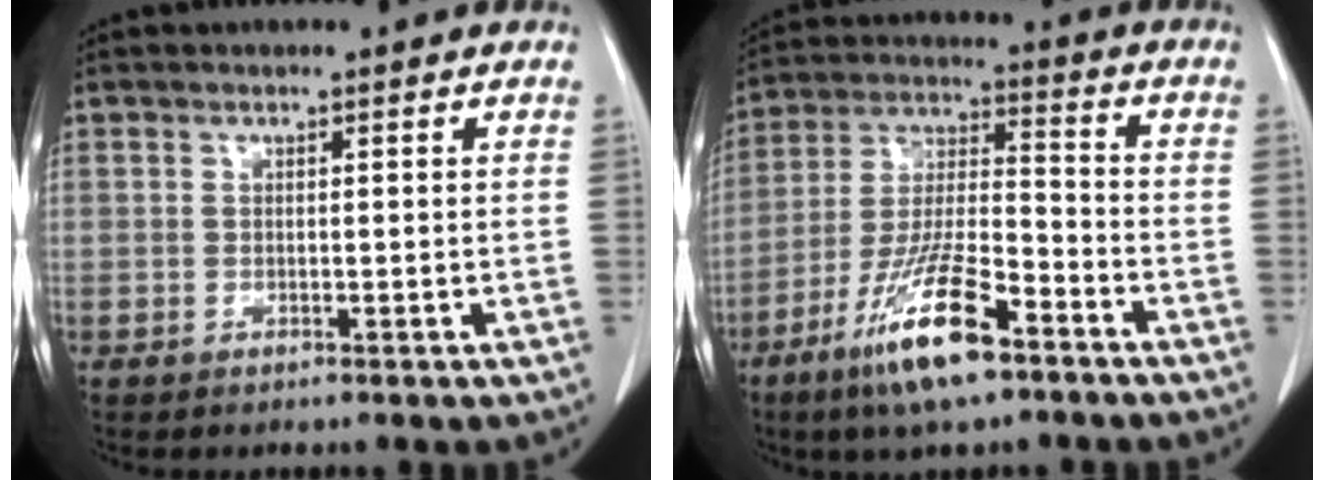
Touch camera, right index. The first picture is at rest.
{"total": 14.1, "force": [-8.6, 2.5, 10.9], "torque": [-0.218, -0.022, -0.158]}